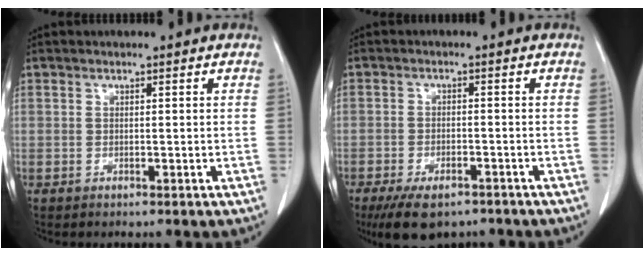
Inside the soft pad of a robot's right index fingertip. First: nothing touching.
{"total": 8.4, "force": [-6.2, 3.4, 4.5], "torque": [-0.071, -0.006, -0.094]}